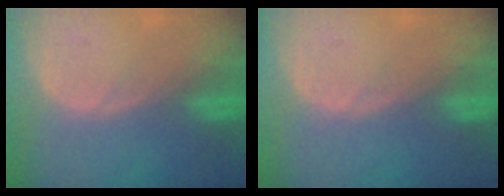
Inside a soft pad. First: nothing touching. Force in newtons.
{"total": 0.0}